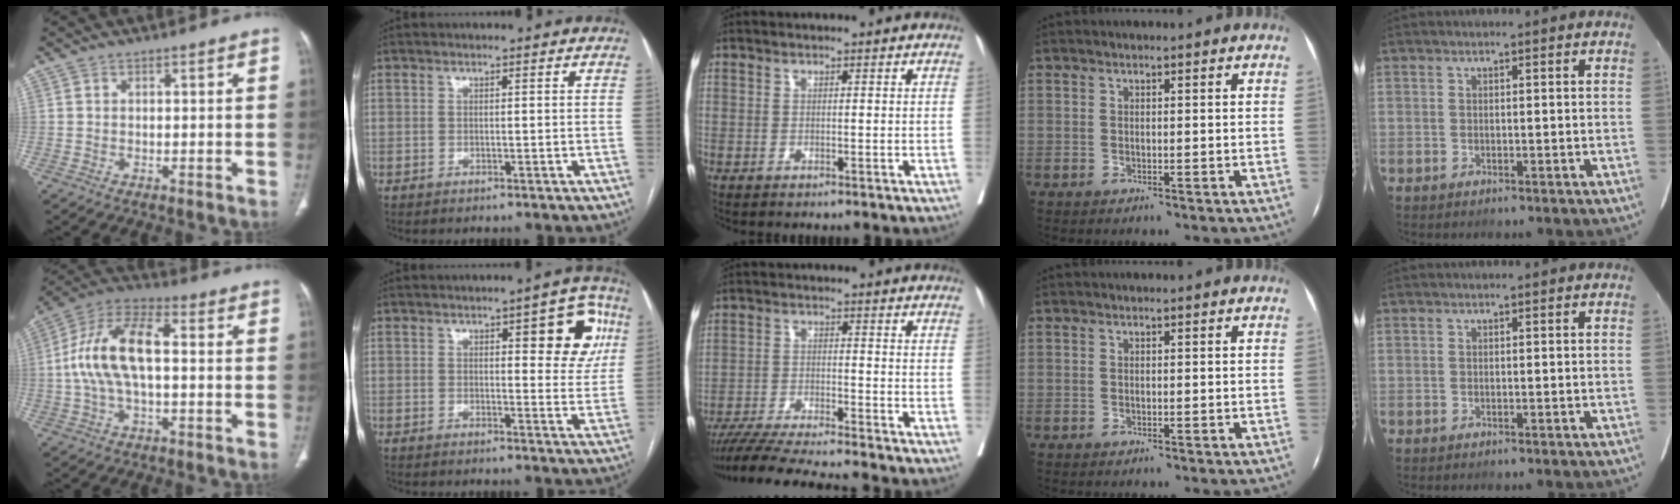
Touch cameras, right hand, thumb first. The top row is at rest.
{"thumb": {"total": 14.1, "force": [0.3, 6.8, 12.4], "torque": [-0.248, 0.039, -0.001]}, "index": {"total": 8.9, "force": [3.4, 2.9, 7.7], "torque": [-0.077, 0.013, 0.038]}, "middle": {"total": 12.2, "force": [-11.0, -0.9, 5.1], "torque": [-0.073, -0.019, -0.185]}}